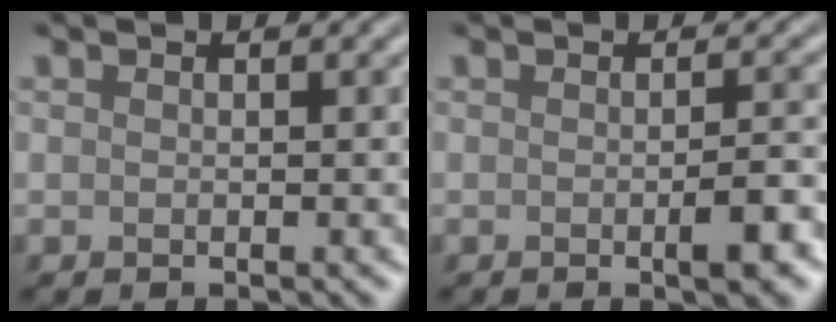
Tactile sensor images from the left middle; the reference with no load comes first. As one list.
[{"total": 2.5, "force": [-0.7, 0.5, 2.3], "torque": [-0.033, 0.001, -0.010]}]